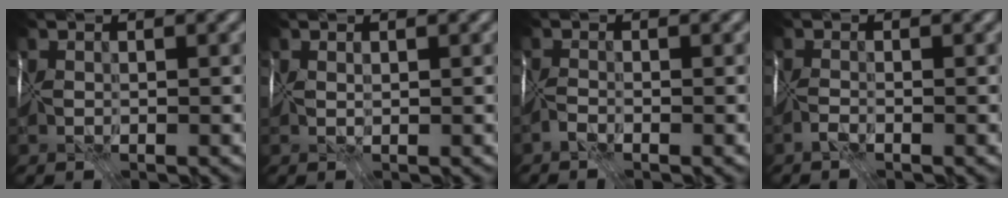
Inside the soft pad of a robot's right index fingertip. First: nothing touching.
{"total": 0.8, "force": [0.7, -0.4, -0.3], "torque": [0.007, 0.002, 0.017]}
{"total": 2.3, "force": [-1.4, -1.4, -1.2], "torque": [0.030, 0.000, -0.029]}
{"total": 1.9, "force": [-1.3, -1.2, -0.8], "torque": [0.022, -0.003, -0.027]}